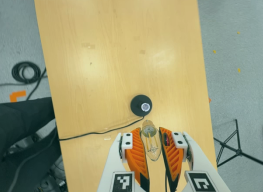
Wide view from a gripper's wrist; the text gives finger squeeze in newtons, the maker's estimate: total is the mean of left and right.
{"total": 22.8, "left": 26.2, "right": 19.4}